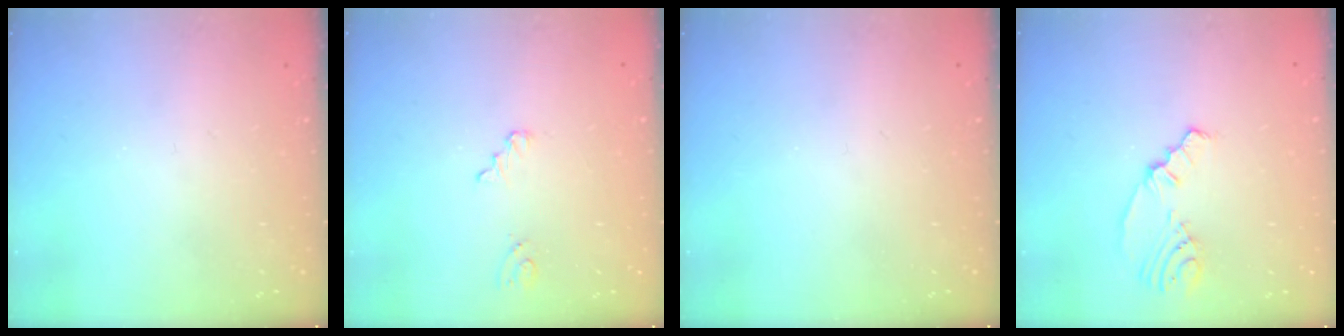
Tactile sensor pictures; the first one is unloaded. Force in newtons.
{"total": 2.7, "press": 2.7, "slide": 0.4}
{"total": 0.0}
{"total": 5.0, "press": 2.8, "slide": 4.2}